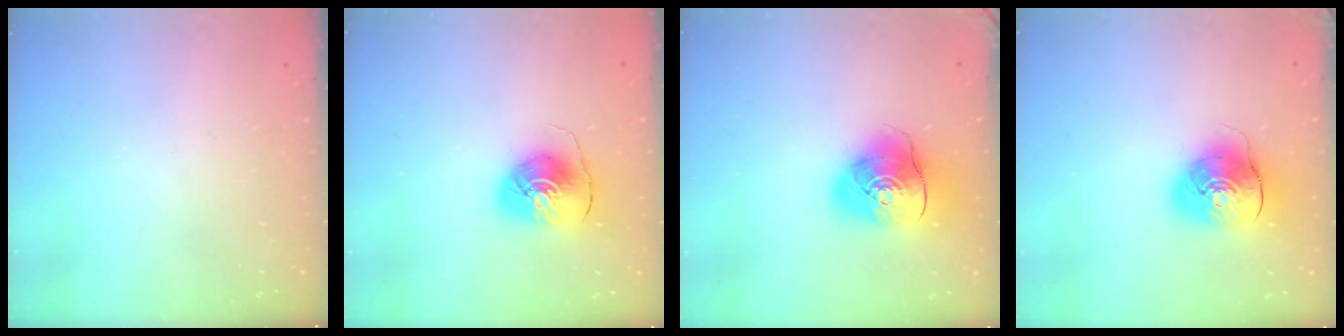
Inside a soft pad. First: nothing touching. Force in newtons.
{"total": 9.1, "press": 9.0, "slide": 0.9}
{"total": 13.7, "press": 13.5, "slide": 1.9}
{"total": 11.1, "press": 11.0, "slide": 2.0}